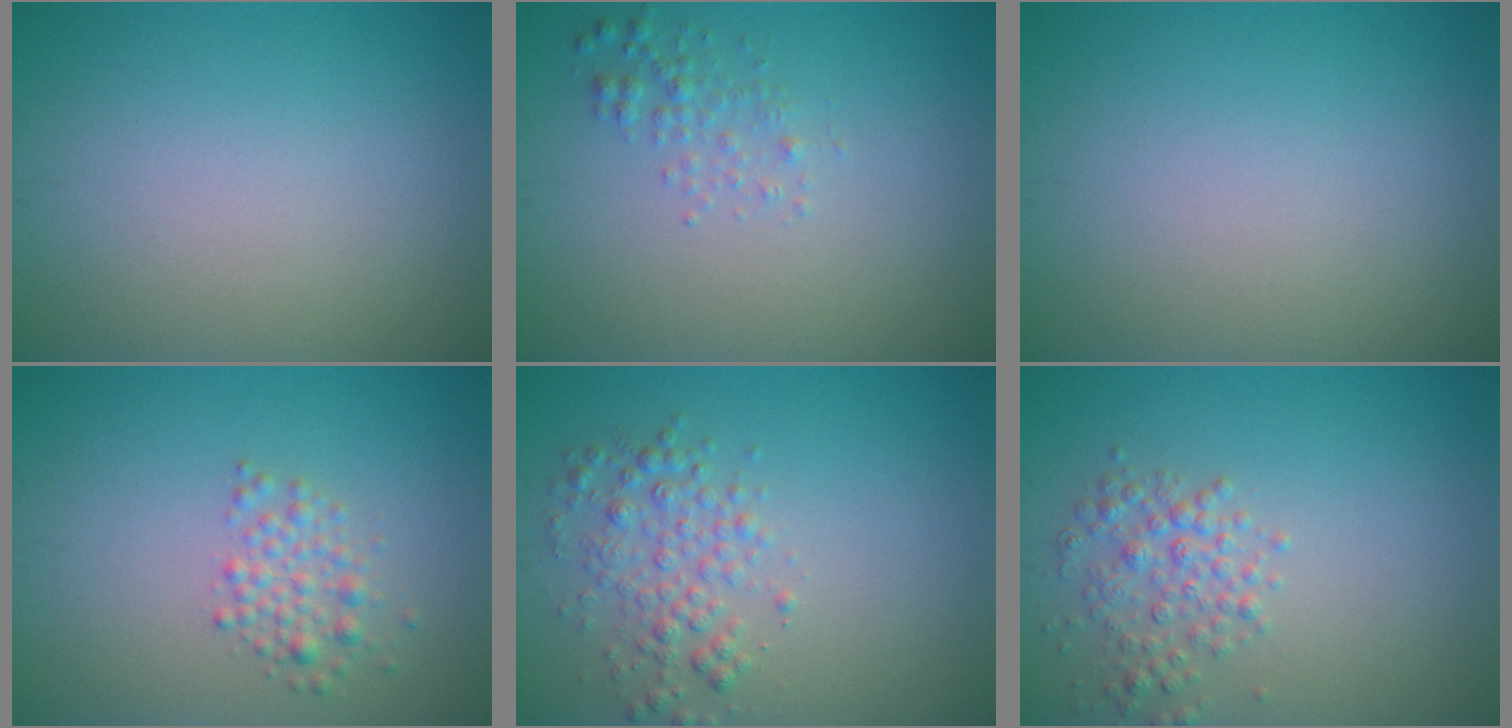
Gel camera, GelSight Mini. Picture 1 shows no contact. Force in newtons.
{"total": 1.5, "press": 1.5, "slide": 0.1}
{"total": 0.0}
{"total": 2.1, "press": 2.1, "slide": 0.0}
{"total": 2.9, "press": 2.9, "slide": 0.1}
{"total": 2.8, "press": 2.8, "slide": 0.1}